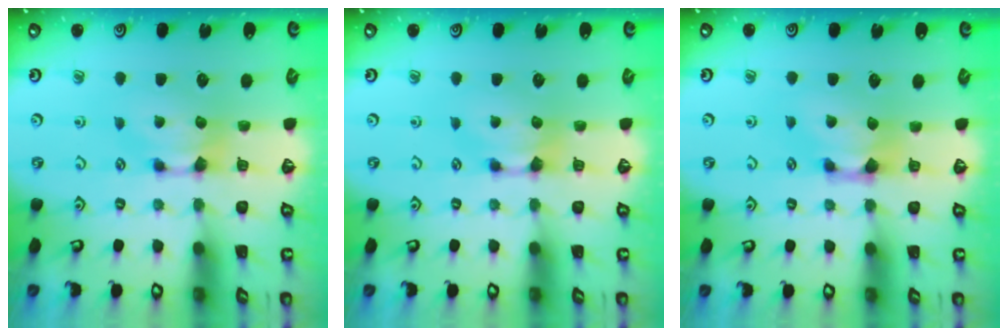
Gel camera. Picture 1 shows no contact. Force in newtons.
{"total": 0.0}
{"total": 1.3, "press": 0.5, "slide": 1.2}